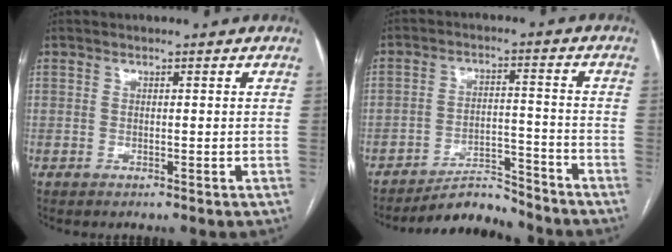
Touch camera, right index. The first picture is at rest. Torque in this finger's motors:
{"motor_torque": [-0.23, 0.03, -0.52, -0.16]}